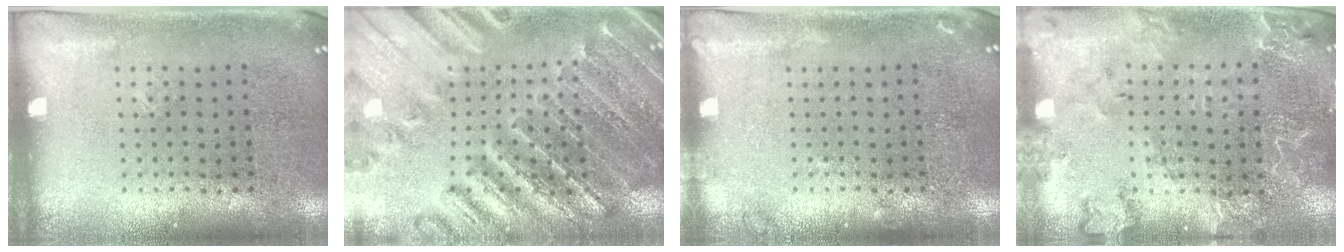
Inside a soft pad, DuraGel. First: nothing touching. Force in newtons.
{"total": 2.8, "press": 2.8, "slide": 0.4}
{"total": 0.9, "press": 0.9, "slide": 0.2}
{"total": 2.2, "press": 2.1, "slide": 0.5}